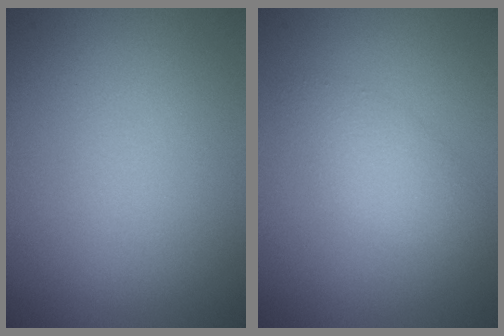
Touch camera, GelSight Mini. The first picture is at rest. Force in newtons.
{"total": 2.5, "press": 2.5, "slide": 0.2}